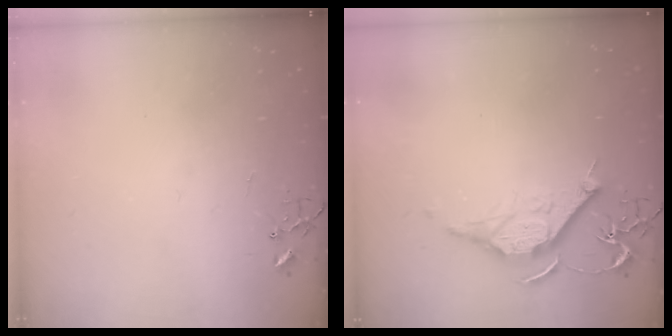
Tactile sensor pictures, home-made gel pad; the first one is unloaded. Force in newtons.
{"total": 11.9, "press": 11.9, "slide": 1.0}